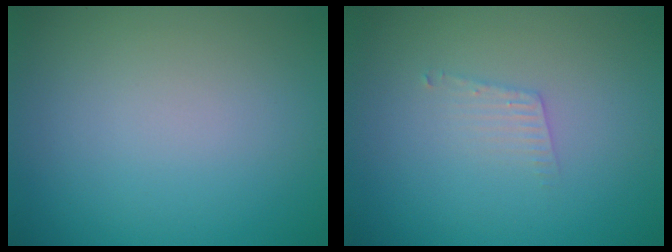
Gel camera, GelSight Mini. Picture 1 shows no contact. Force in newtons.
{"total": 1.3, "press": 1.3, "slide": 0.1}